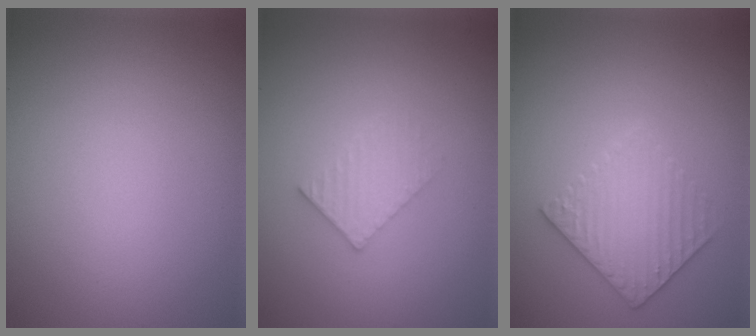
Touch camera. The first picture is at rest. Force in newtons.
{"total": 2.1, "press": 2.0, "slide": 0.3}
{"total": 3.2, "press": 3.0, "slide": 1.1}